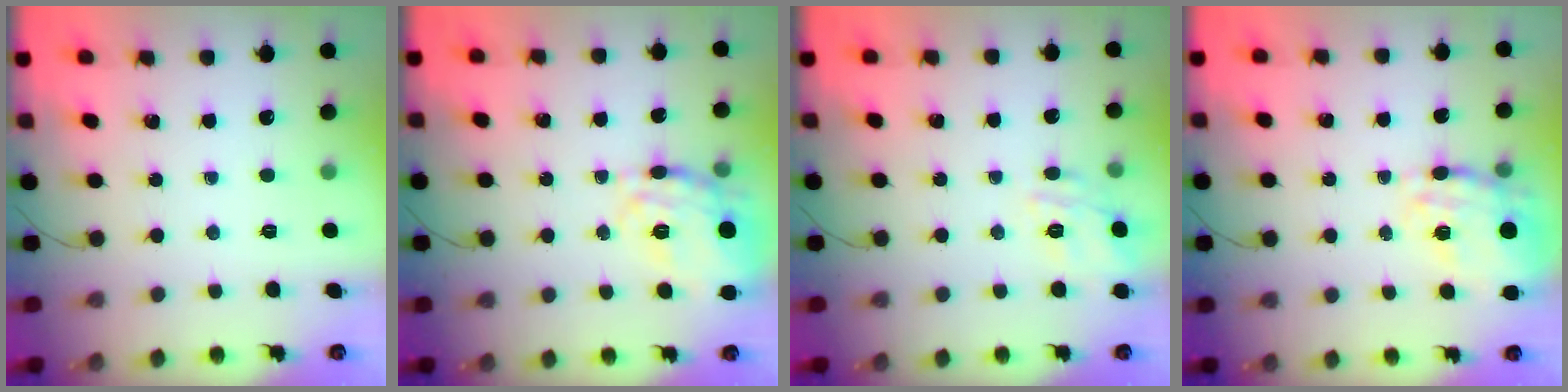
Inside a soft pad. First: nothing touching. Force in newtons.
{"total": 21.4, "press": 21.3, "slide": 1.0}
{"total": 11.4, "press": 11.4, "slide": 0.9}
{"total": 19.4, "press": 19.3, "slide": 1.9}